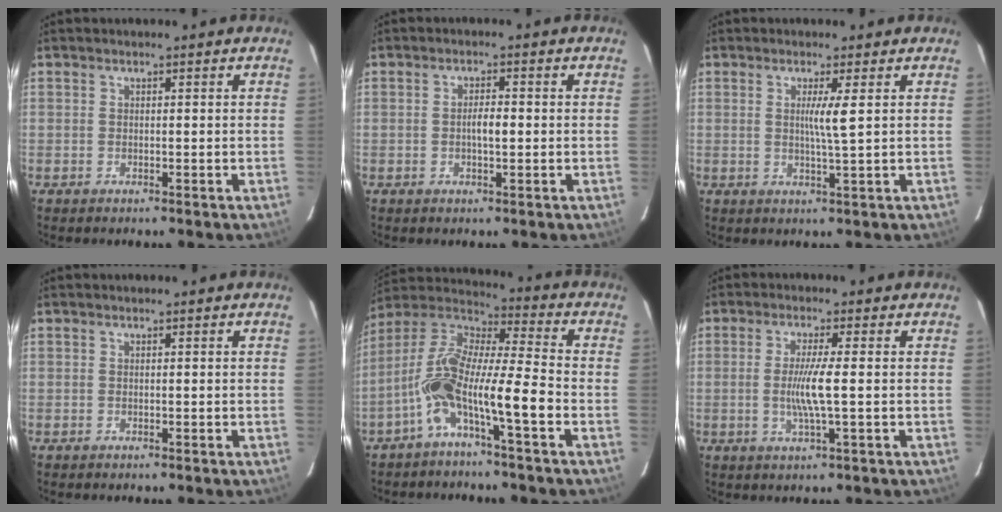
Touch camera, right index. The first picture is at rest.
{"total": 2.4, "force": [-0.2, 0.6, 2.3], "torque": [-0.044, 0.003, -0.004]}
{"total": 3.3, "force": [0.7, -0.8, 3.1], "torque": [-0.059, -0.007, 0.012]}
{"total": 0.0}
{"total": 12.7, "force": [-5.2, 1.0, 11.6], "torque": [-0.229, 0.022, -0.104]}
{"total": 5.3, "force": [-0.3, -0.4, 5.3], "torque": [-0.107, -0.012, -0.008]}